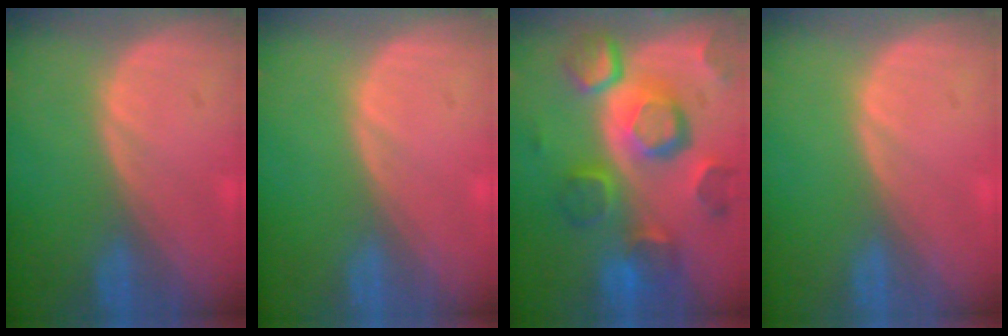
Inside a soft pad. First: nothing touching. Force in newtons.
{"total": 0.0}
{"total": 12.4, "press": 10.7, "slide": 6.1}
{"total": 0.0}